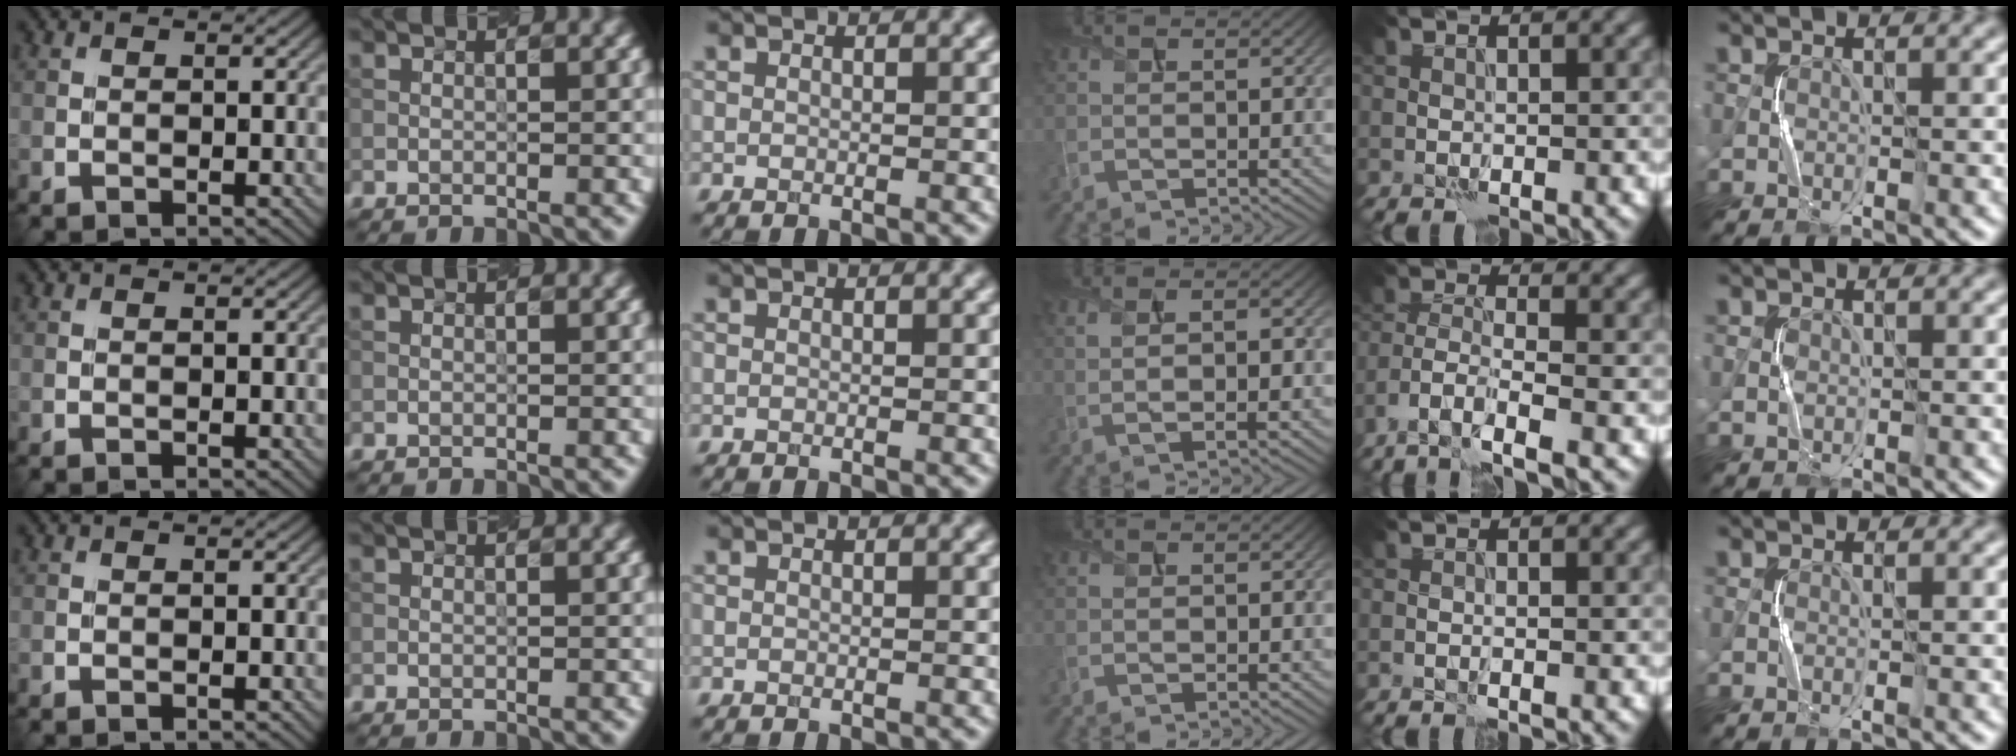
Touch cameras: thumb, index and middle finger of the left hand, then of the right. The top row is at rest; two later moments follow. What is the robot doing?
{"motion": "squeeze", "object": "sponge"}